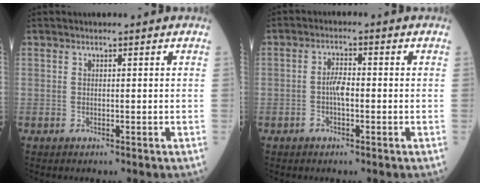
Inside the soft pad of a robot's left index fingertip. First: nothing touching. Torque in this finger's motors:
{"motor_torque": [0.00, 0.00, 0.07, 0.02]}